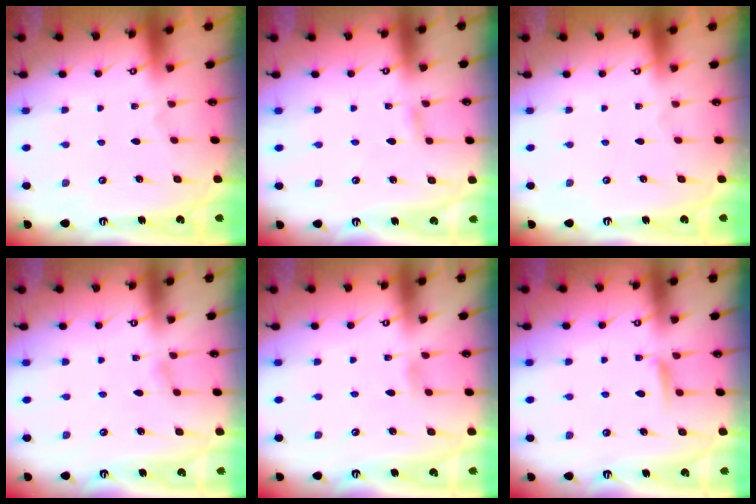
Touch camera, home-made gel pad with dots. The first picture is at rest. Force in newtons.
{"total": 2.7, "press": 2.7, "slide": 0.2}
{"total": 0.0}
{"total": 2.7, "press": 2.6, "slide": 0.4}
{"total": 4.8, "press": 4.7, "slide": 0.4}
{"total": 6.2, "press": 6.2, "slide": 0.7}